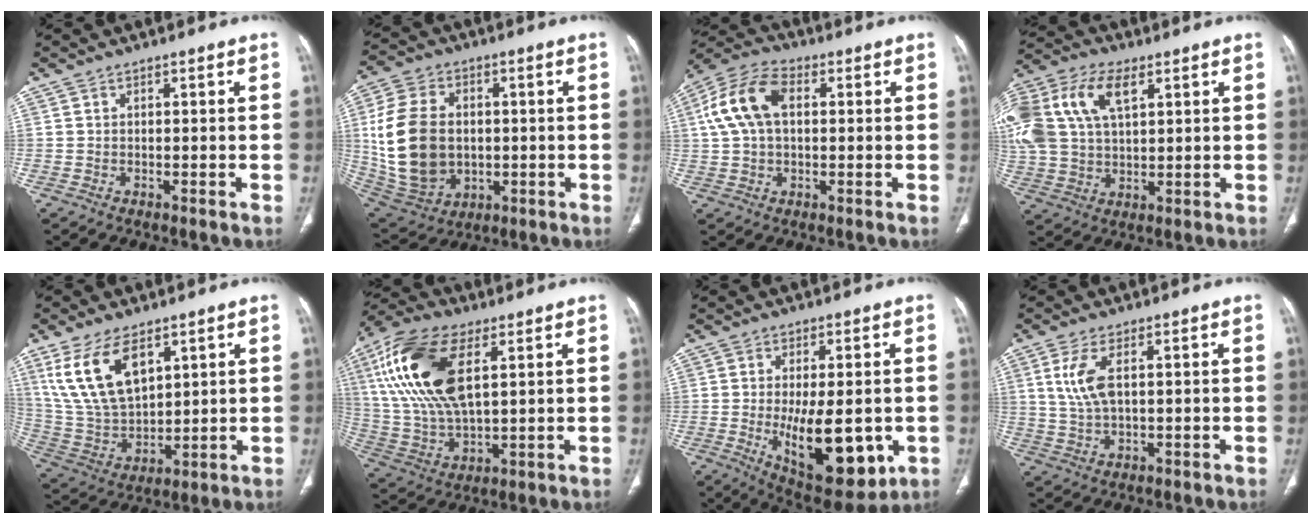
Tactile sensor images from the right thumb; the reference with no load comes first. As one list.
[{"total": 19.0, "force": [0.6, 13.8, 13.0], "torque": [-0.244, 0.000, 0.031]}, {"total": 12.0, "force": [2.3, 7.4, 9.1], "torque": [-0.188, 0.029, 0.038]}, {"total": 23.5, "force": [8.4, 14.3, 16.6], "torque": [-0.405, 0.038, 0.159]}, {"total": 15.7, "force": [7.8, 8.2, 10.9], "torque": [-0.203, -0.028, 0.170]}, {"total": 20.5, "force": [6.8, 9.9, 16.6], "torque": [-0.344, -0.008, 0.129]}, {"total": 16.3, "force": [-3.2, 7.0, 14.4], "torque": [-0.202, -0.022, -0.025]}, {"total": 6.3, "force": [1.8, 2.6, 5.4], "torque": [-0.129, -0.003, 0.042]}]